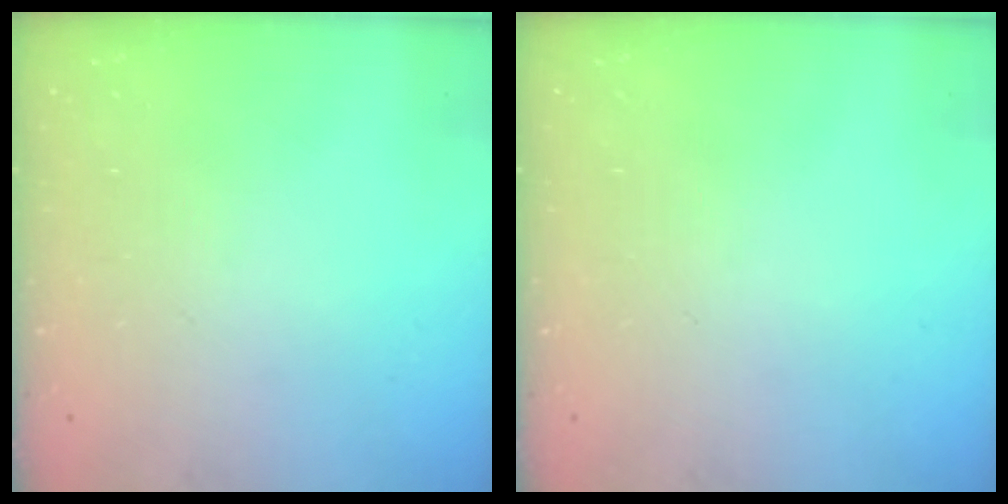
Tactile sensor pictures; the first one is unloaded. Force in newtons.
{"total": 0.0}